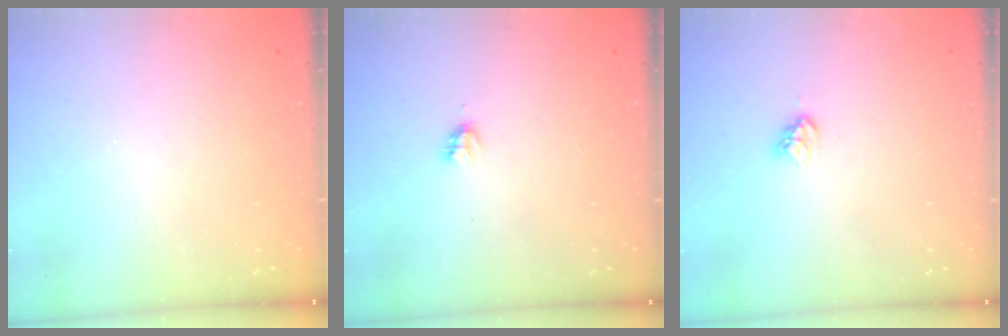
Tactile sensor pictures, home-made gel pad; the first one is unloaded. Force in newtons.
{"total": 2.7, "press": 2.7, "slide": 0.2}
{"total": 4.6, "press": 4.6, "slide": 0.3}